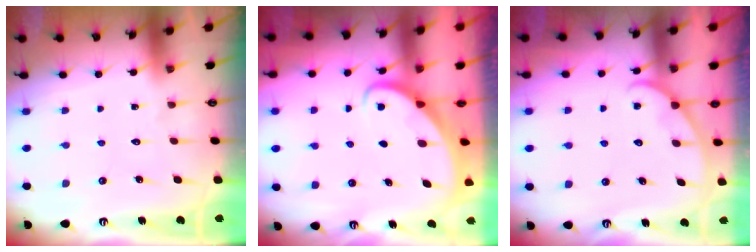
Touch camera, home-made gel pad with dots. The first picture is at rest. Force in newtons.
{"total": 2.4, "press": 2.4, "slide": 0.2}
{"total": 4.1, "press": 4.1, "slide": 0.4}